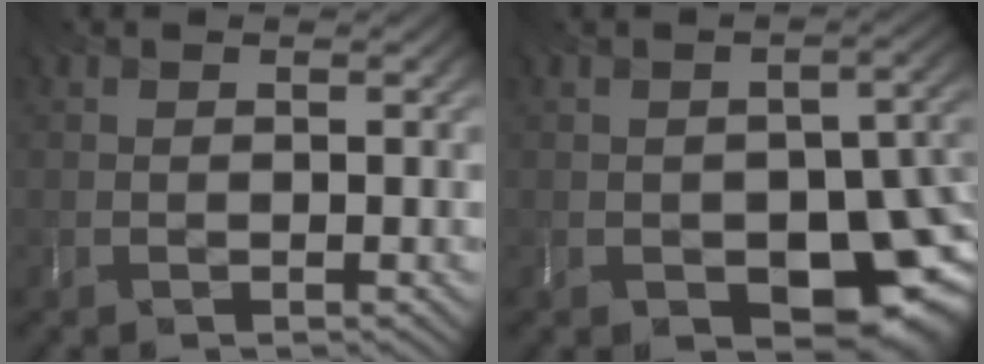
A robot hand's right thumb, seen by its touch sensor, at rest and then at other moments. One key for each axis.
{"total": 12.6, "fx": -5.6, "fy": 7.5, "fz": 8.4, "tx": -0.106, "ty": -0.050, "tz": -0.063}